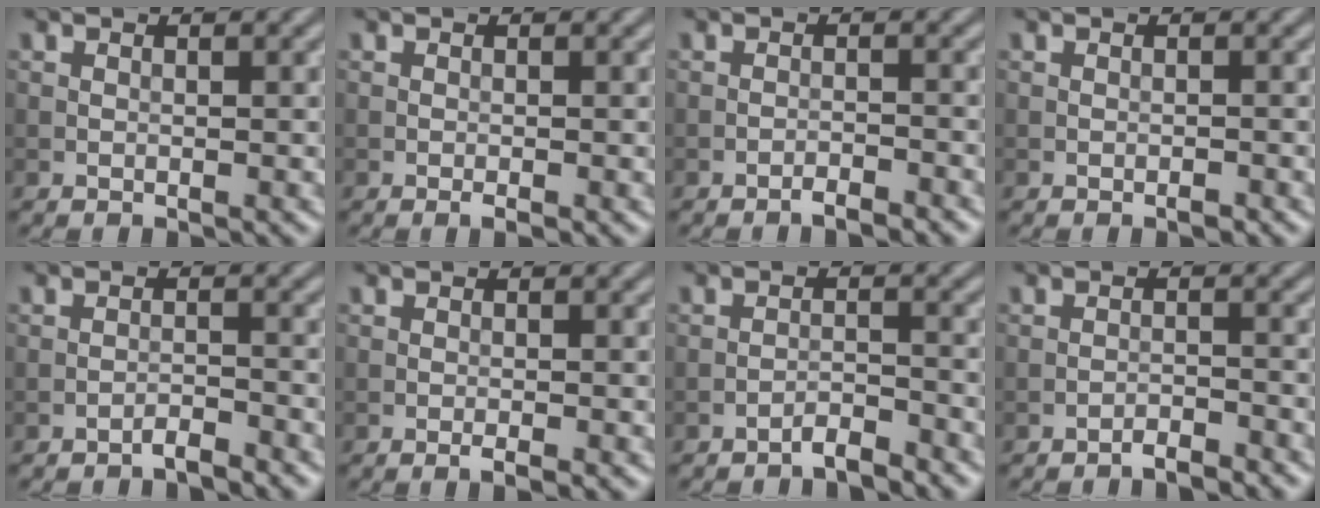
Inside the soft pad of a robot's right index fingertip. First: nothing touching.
{"total": 0.8, "force": [-0.4, 0.1, 0.7], "torque": [-0.012, -0.004, -0.007]}
{"total": 1.5, "force": [-1.3, 0.1, 0.7], "torque": [-0.006, 0.005, -0.024]}
{"total": 0.6, "force": [-0.4, 0.2, 0.4], "torque": [-0.005, 0.000, -0.006]}
{"total": 1.5, "force": [-1.4, 0.0, 0.6], "torque": [-0.006, 0.007, -0.027]}
{"total": 1.2, "force": [-0.6, 0.1, 1.0], "torque": [-0.014, -0.003, -0.012]}
{"total": 2.0, "force": [-1.8, 0.1, 0.7], "torque": [-0.007, 0.008, -0.036]}
{"total": 1.7, "force": [-1.6, 0.1, 0.6], "torque": [-0.003, 0.006, -0.030]}